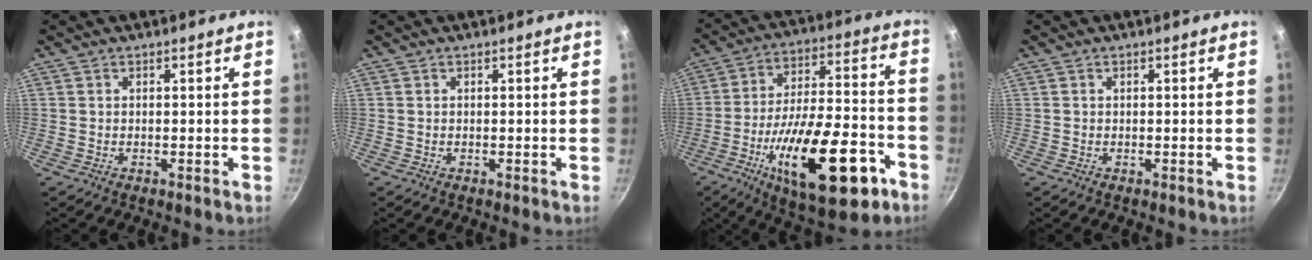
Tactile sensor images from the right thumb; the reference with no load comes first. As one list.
[{"total": 0.0}, {"total": 25.6, "force": [-11.1, 9.7, 20.9], "torque": [-0.301, 0.046, -0.163]}, {"total": 0.0}]